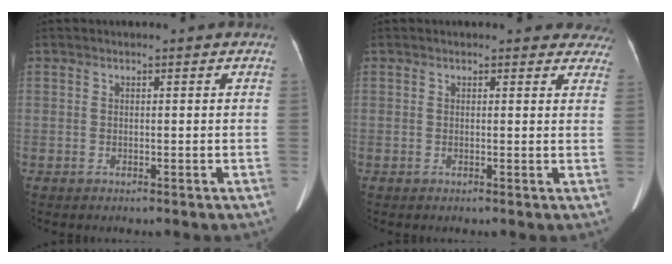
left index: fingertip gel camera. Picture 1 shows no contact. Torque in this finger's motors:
{"motor_torque": [0.20, -0.35, 0.03, 0.00]}